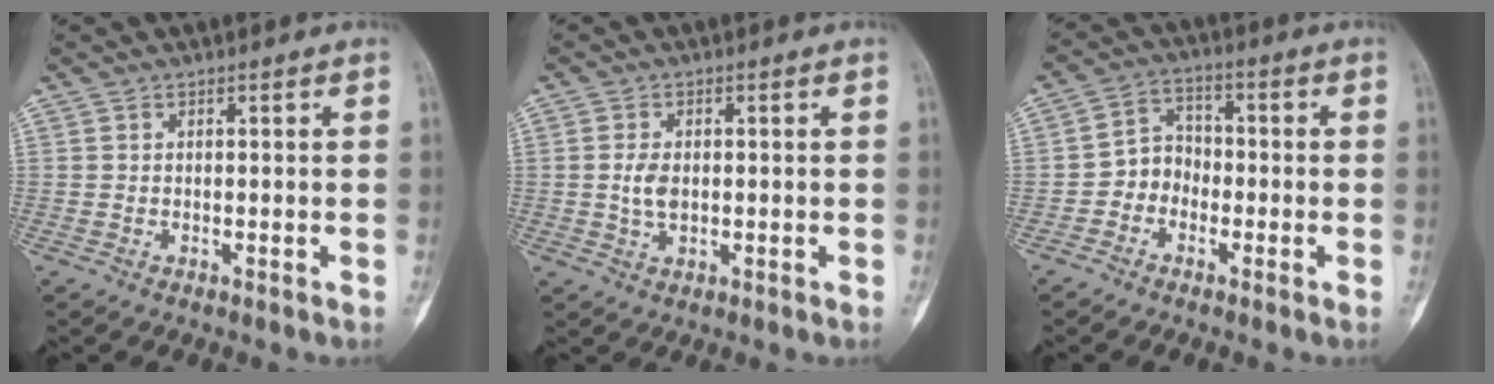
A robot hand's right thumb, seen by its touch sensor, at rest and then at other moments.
{"total": 3.3, "force": [0.0, 2.0, 2.6], "torque": [-0.050, -0.001, 0.002]}
{"total": 5.4, "force": [-2.0, 4.6, 2.0], "torque": [-0.004, 0.027, -0.050]}